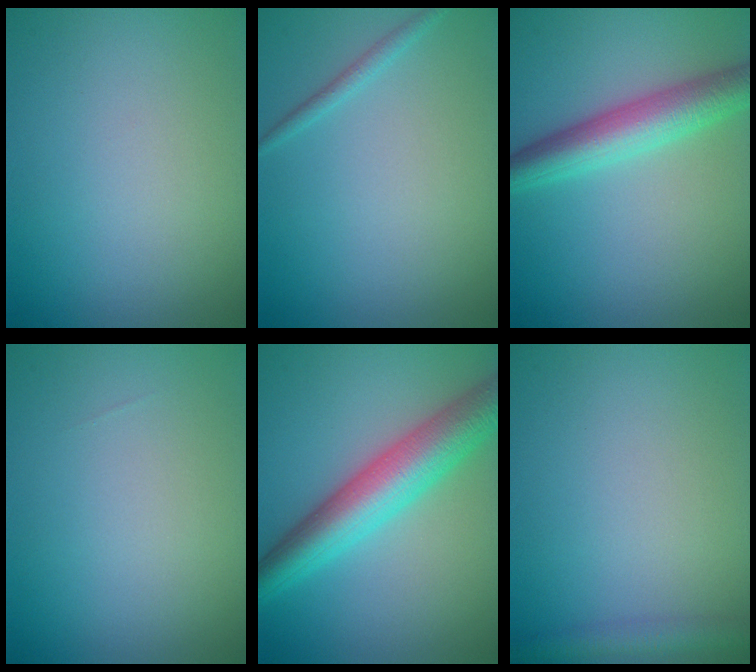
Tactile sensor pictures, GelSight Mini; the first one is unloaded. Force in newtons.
{"total": 1.1, "press": 1.0, "slide": 0.1}
{"total": 5.1, "press": 5.1, "slide": 0.1}
{"total": 0.0}
{"total": 7.1, "press": 7.1, "slide": 0.1}
{"total": 2.1, "press": 2.1, "slide": 0.1}